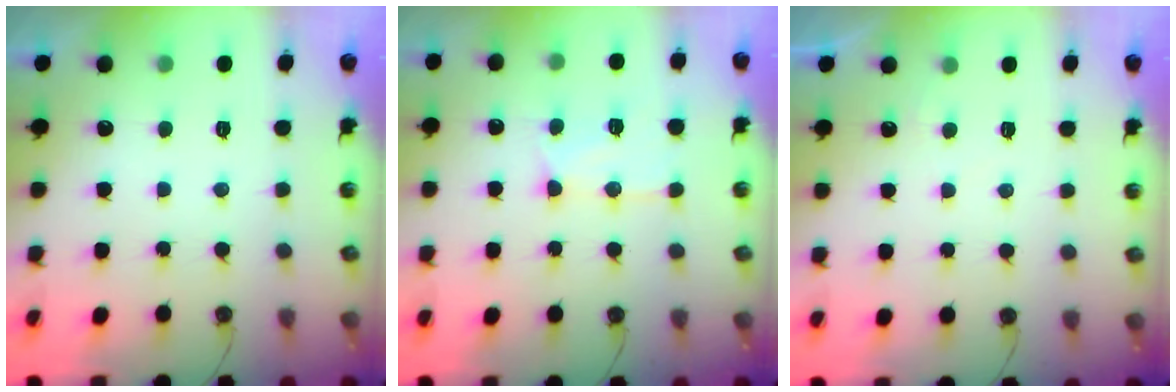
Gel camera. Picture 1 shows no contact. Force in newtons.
{"total": 13.0, "press": 12.9, "slide": 1.1}
{"total": 2.3, "press": 2.2, "slide": 0.3}